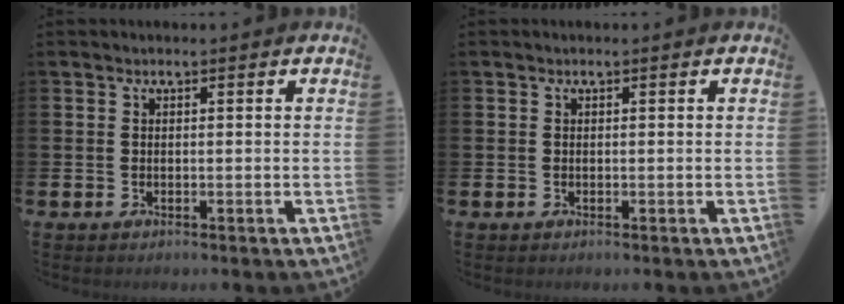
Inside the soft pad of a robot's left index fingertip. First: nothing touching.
{"total": 0.0}